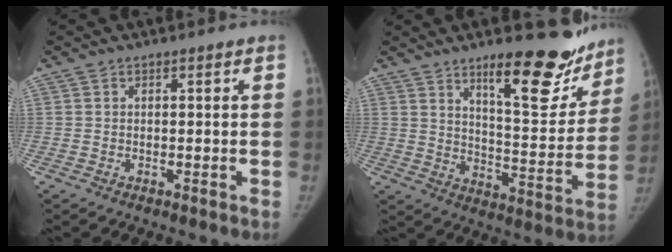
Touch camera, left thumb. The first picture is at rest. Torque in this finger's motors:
{"motor_torque": [1.09, -0.41, 1.44, -1.33, 0.26]}